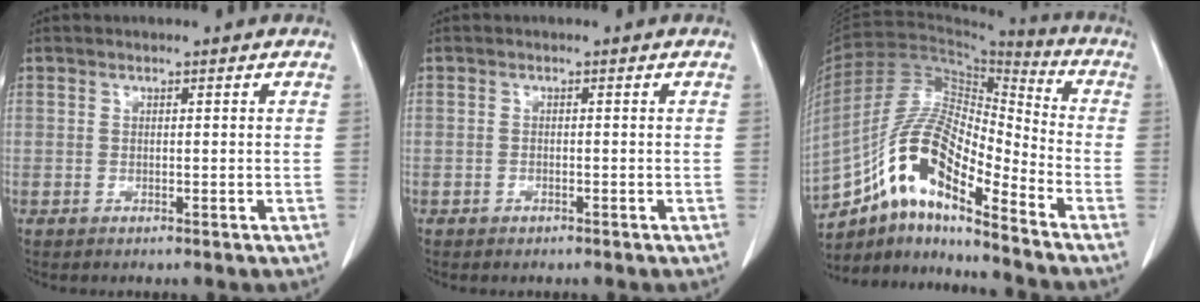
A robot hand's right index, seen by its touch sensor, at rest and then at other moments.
{"total": 0.7, "force": [-0.5, 0.4, 0.2], "torque": [-0.006, 0.001, -0.007]}
{"total": 15.1, "force": [-9.4, 3.3, 11.4], "torque": [-0.221, 0.022, -0.168]}